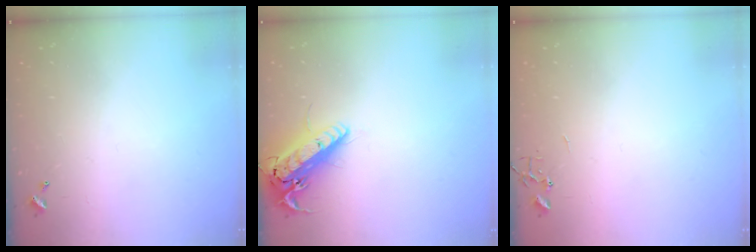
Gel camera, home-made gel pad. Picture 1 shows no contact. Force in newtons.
{"total": 16.5, "press": 16.3, "slide": 3.0}
{"total": 0.0}